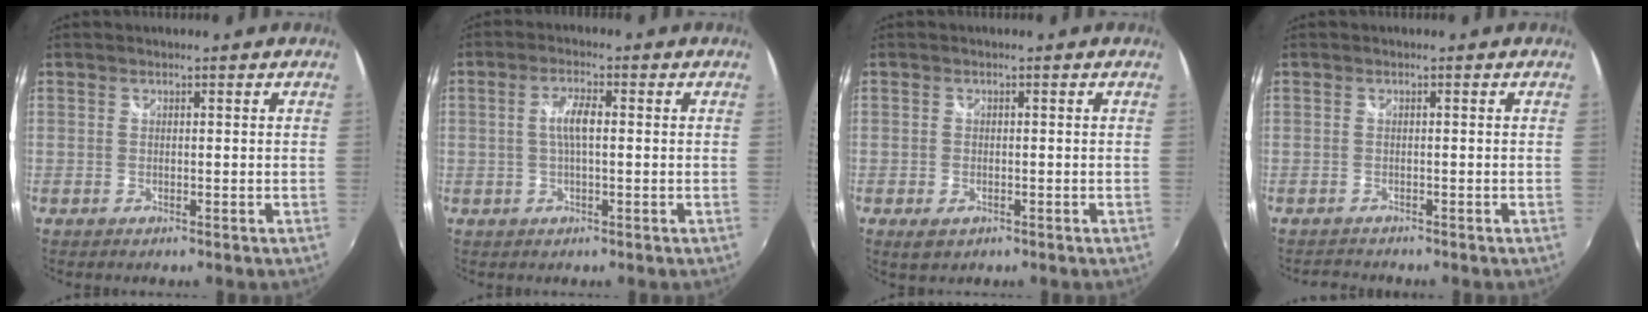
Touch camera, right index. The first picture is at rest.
{"total": 4.0, "force": [0.1, 1.0, 3.9], "torque": [-0.074, 0.004, 0.004]}
{"total": 2.7, "force": [-1.4, 1.7, 1.5], "torque": [-0.029, -0.008, -0.021]}
{"total": 2.0, "force": [-2.0, 0.4, 0.2], "torque": [-0.009, -0.010, -0.035]}